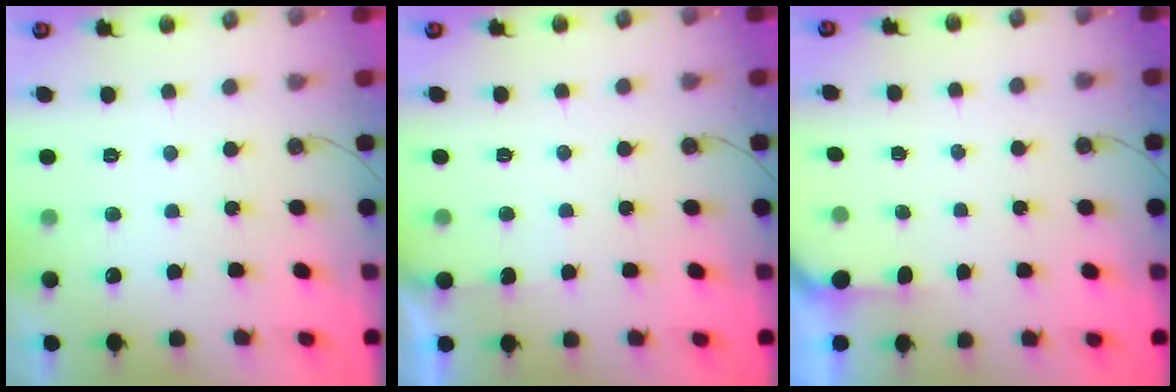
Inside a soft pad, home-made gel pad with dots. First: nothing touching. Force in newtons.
{"total": 2.5, "press": 2.5, "slide": 0.4}
{"total": 1.2, "press": 1.2, "slide": 0.1}